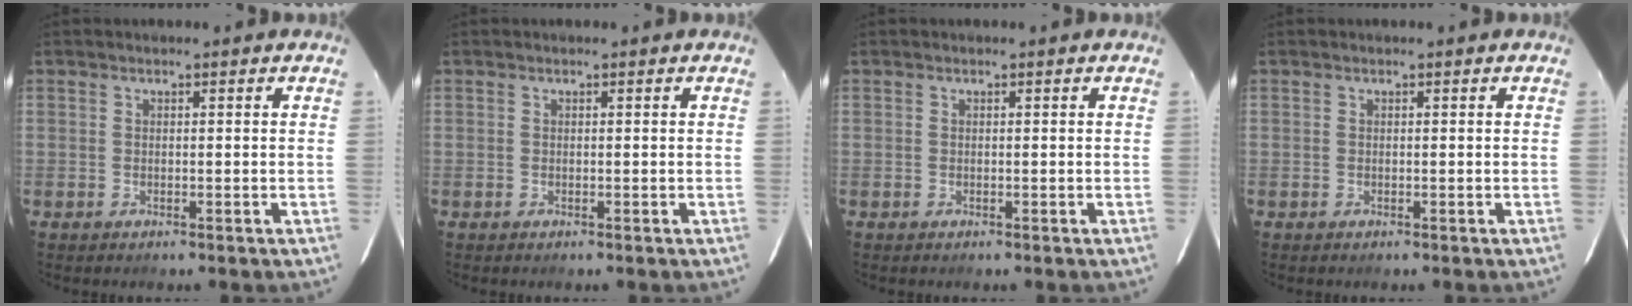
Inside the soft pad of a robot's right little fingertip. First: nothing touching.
{"total": 0.0}
{"total": 0.0}
{"total": 0.0}